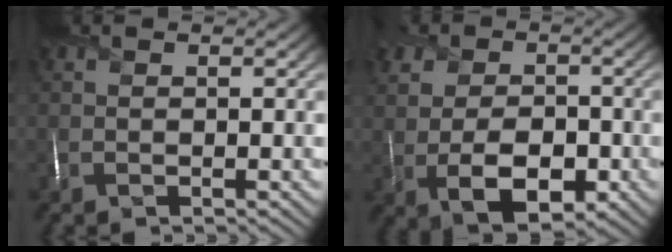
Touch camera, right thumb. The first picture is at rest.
{"total": 9.4, "force": [-1.6, 6.6, 6.5], "torque": [-0.097, -0.002, -0.039]}